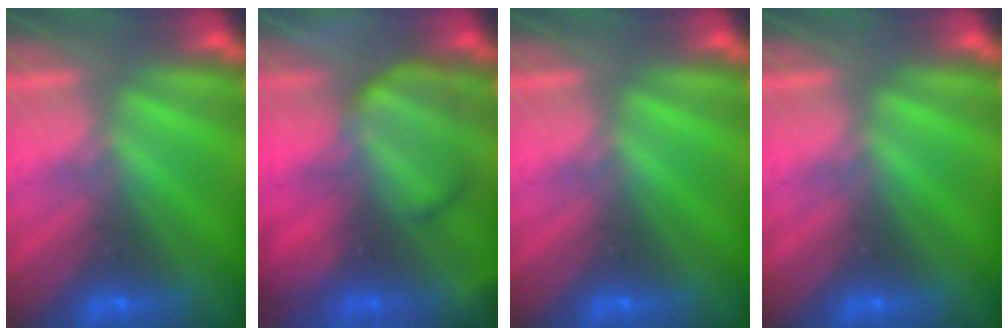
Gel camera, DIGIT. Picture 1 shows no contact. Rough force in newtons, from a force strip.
{"total": 8.5}
{"total": 0.0}
{"total": 0.0}